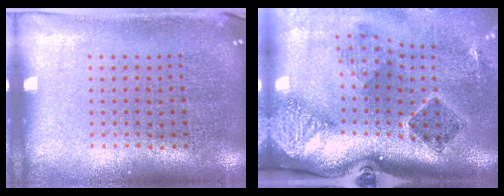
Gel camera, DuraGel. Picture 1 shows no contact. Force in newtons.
{"total": 2.9, "press": 1.9, "slide": 2.2}